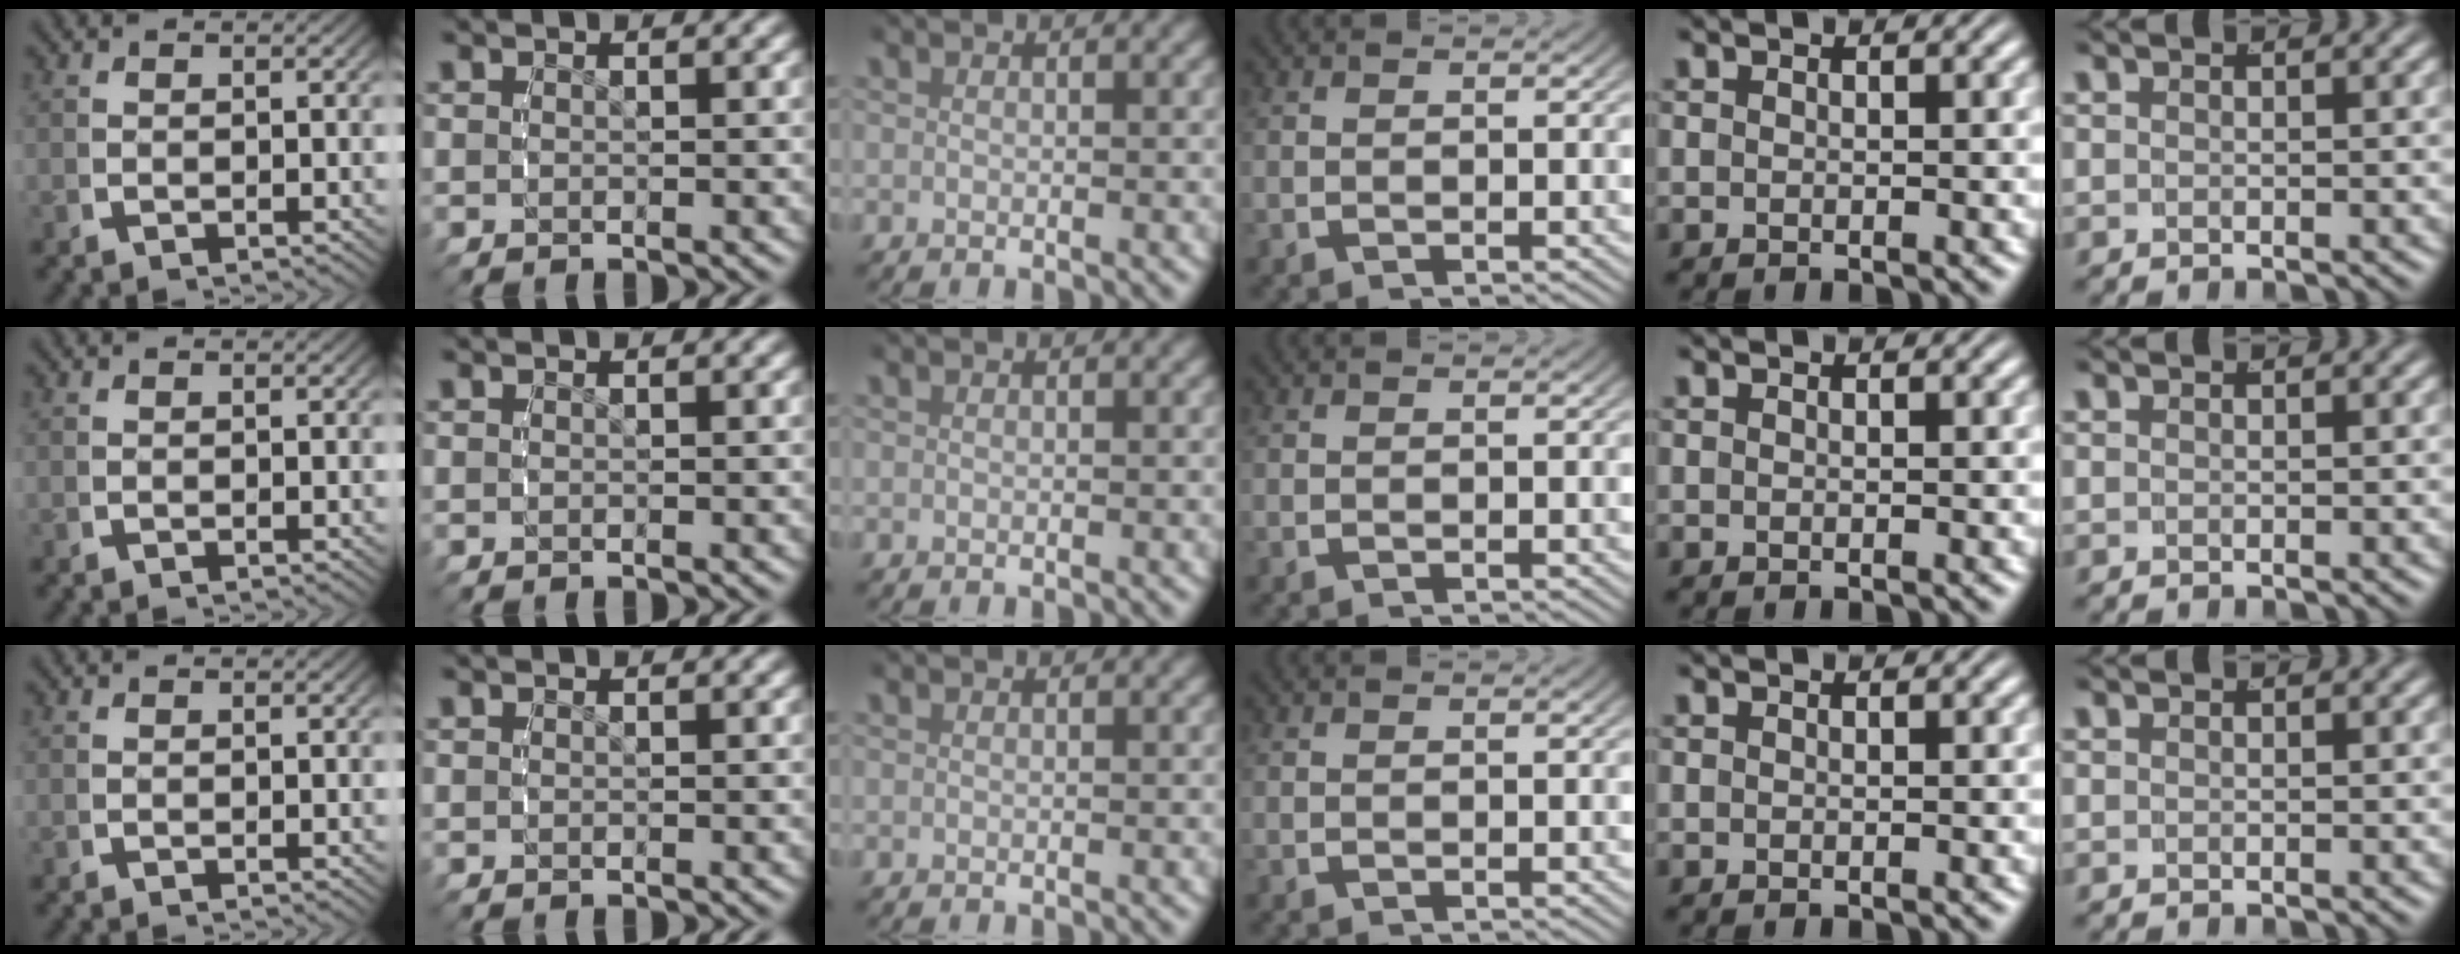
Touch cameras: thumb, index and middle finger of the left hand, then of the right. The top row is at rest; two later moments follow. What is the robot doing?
{"motion": "reach", "object": "air blower"}